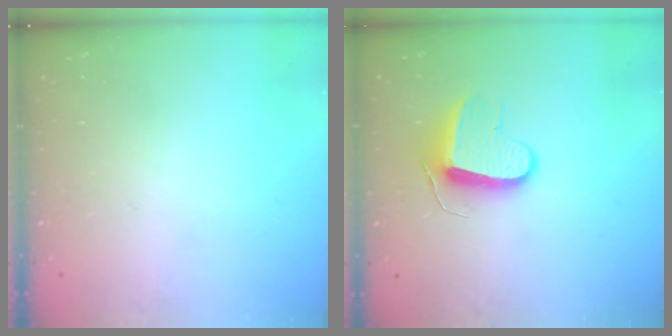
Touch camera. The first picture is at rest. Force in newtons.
{"total": 9.0, "press": 9.0, "slide": 0.1}